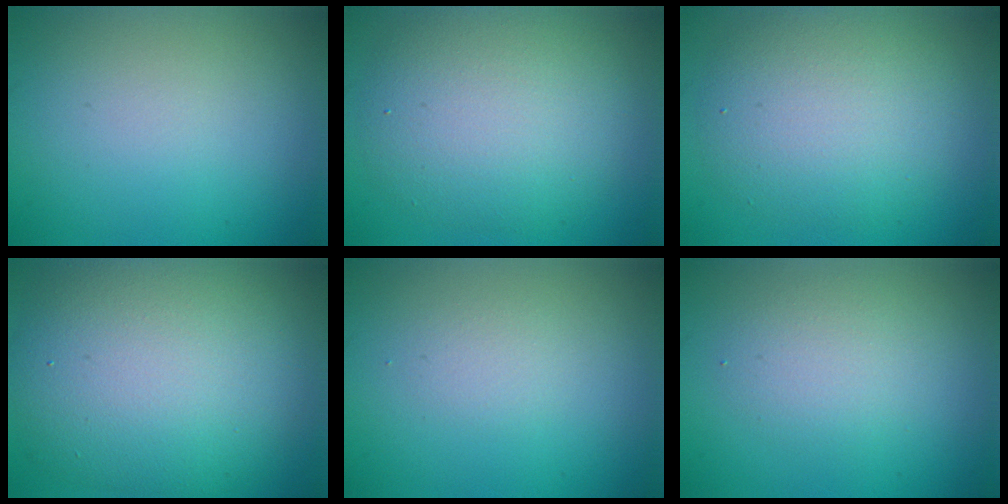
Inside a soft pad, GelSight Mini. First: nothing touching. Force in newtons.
{"total": 6.9, "press": 6.9, "slide": 0.6}
{"total": 5.8, "press": 5.8, "slide": 0.2}
{"total": 11.5, "press": 11.5, "slide": 0.3}
{"total": 1.1, "press": 1.1, "slide": 0.0}
{"total": 2.3, "press": 2.3, "slide": 0.2}